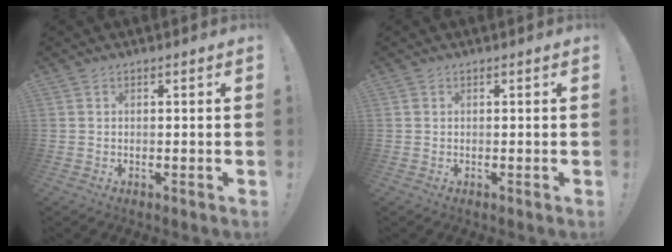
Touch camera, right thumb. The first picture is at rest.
{"total": 0.0}